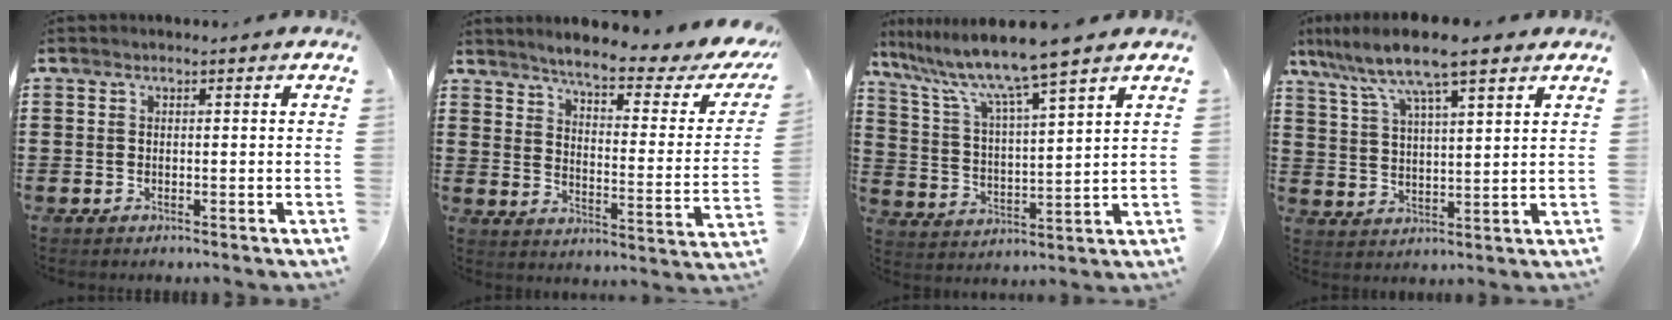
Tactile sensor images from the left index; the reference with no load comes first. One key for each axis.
{"total": 5.3, "fx": 4.3, "fy": -0.1, "fz": 3.1, "tx": -0.072, "ty": -0.036, "tz": 0.064}
{"total": 8.6, "fx": 7.4, "fy": -0.6, "fz": 4.4, "tx": -0.117, "ty": -0.042, "tz": 0.120}
{"total": 8.5, "fx": 6.6, "fy": 1.1, "fz": 5.3, "tx": -0.124, "ty": -0.018, "tz": 0.114}